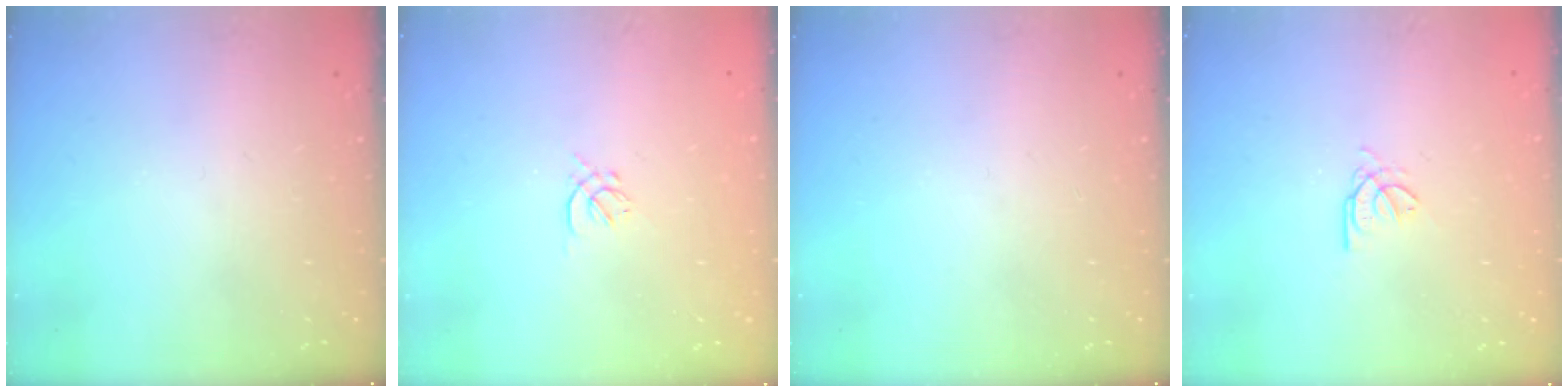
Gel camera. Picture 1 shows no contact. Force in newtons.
{"total": 1.0, "press": 0.9, "slide": 0.4}
{"total": 0.0}
{"total": 2.7, "press": 2.7, "slide": 0.4}